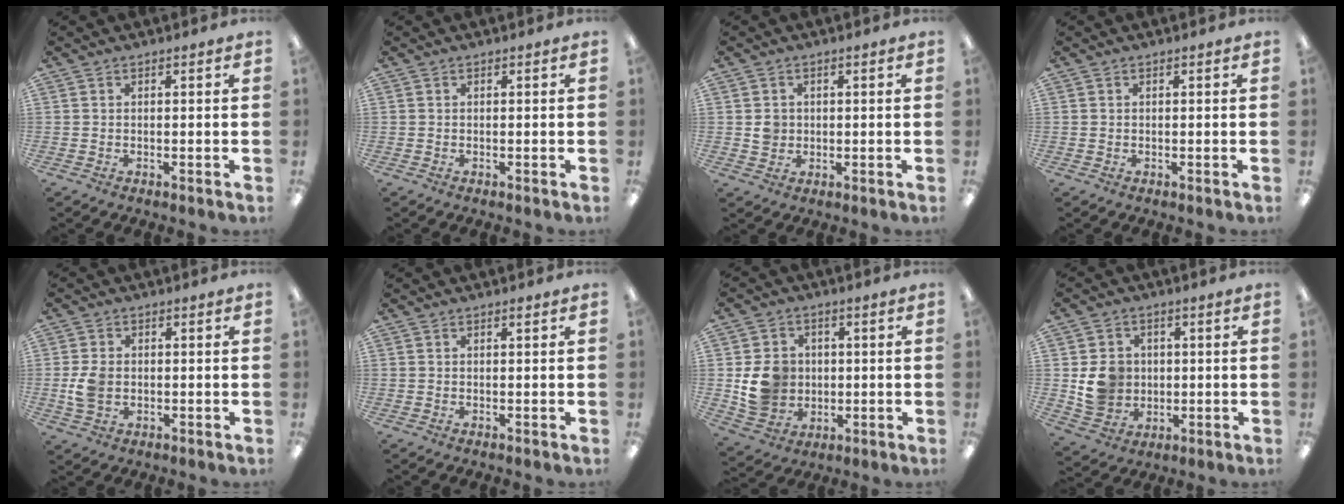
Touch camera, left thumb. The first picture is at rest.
{"total": 0.0}
{"total": 2.9, "force": [0.4, 2.8, 0.8], "torque": [-0.003, -0.002, 0.002]}
{"total": 0.0}
{"total": 5.5, "force": [-0.4, 4.1, 3.6], "torque": [-0.075, -0.001, -0.010]}
{"total": 0.5, "force": [0.4, 0.0, 0.4], "torque": [-0.008, 0.002, 0.006]}
{"total": 9.6, "force": [0.3, 8.8, 3.7], "torque": [-0.066, 0.008, 0.016]}
{"total": 8.3, "force": [0.6, 7.8, 2.9], "torque": [-0.045, 0.007, 0.019]}